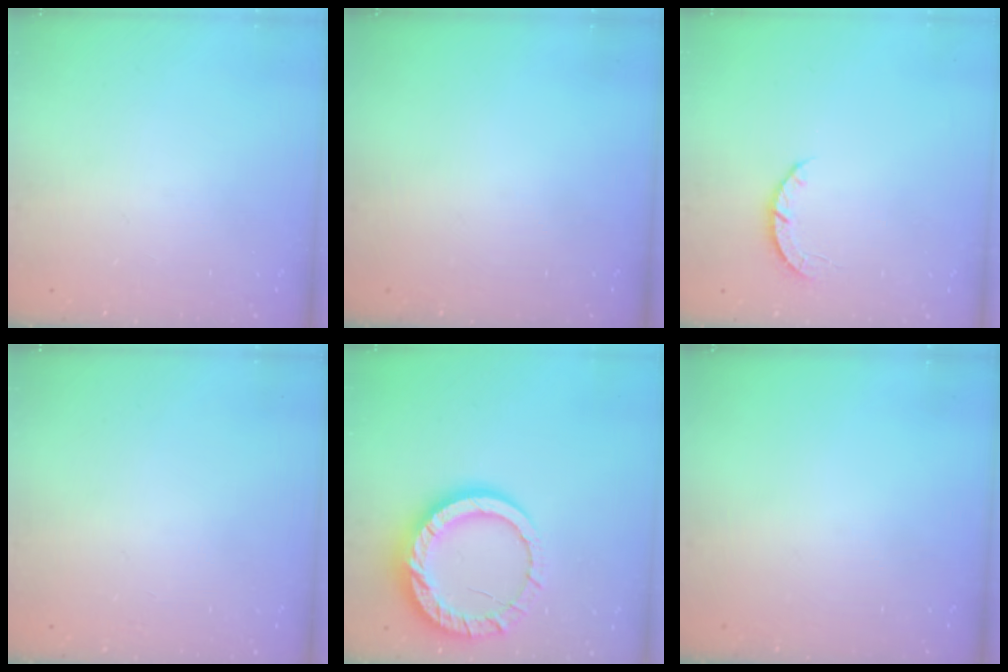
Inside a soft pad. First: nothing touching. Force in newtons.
{"total": 0.0}
{"total": 2.7, "press": 2.6, "slide": 0.4}
{"total": 2.6, "press": 2.6, "slide": 0.2}
{"total": 16.0, "press": 15.9, "slide": 1.4}
{"total": 0.0}